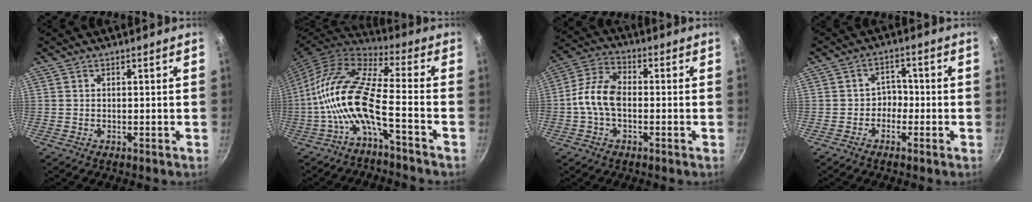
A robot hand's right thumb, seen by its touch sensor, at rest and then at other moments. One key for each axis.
{"total": 14.8, "fx": -5.0, "fy": 4.3, "fz": 13.3, "tx": -0.271, "ty": 0.054, "tz": -0.111}
{"total": 9.2, "fx": -1.1, "fy": 5.5, "fz": 7.3, "tx": -0.137, "ty": 0.035, "tz": -0.035}
{"total": 3.4, "fx": -1.2, "fy": 2.8, "fz": 1.6, "tx": 0.011, "ty": 0.021, "tz": -0.024}